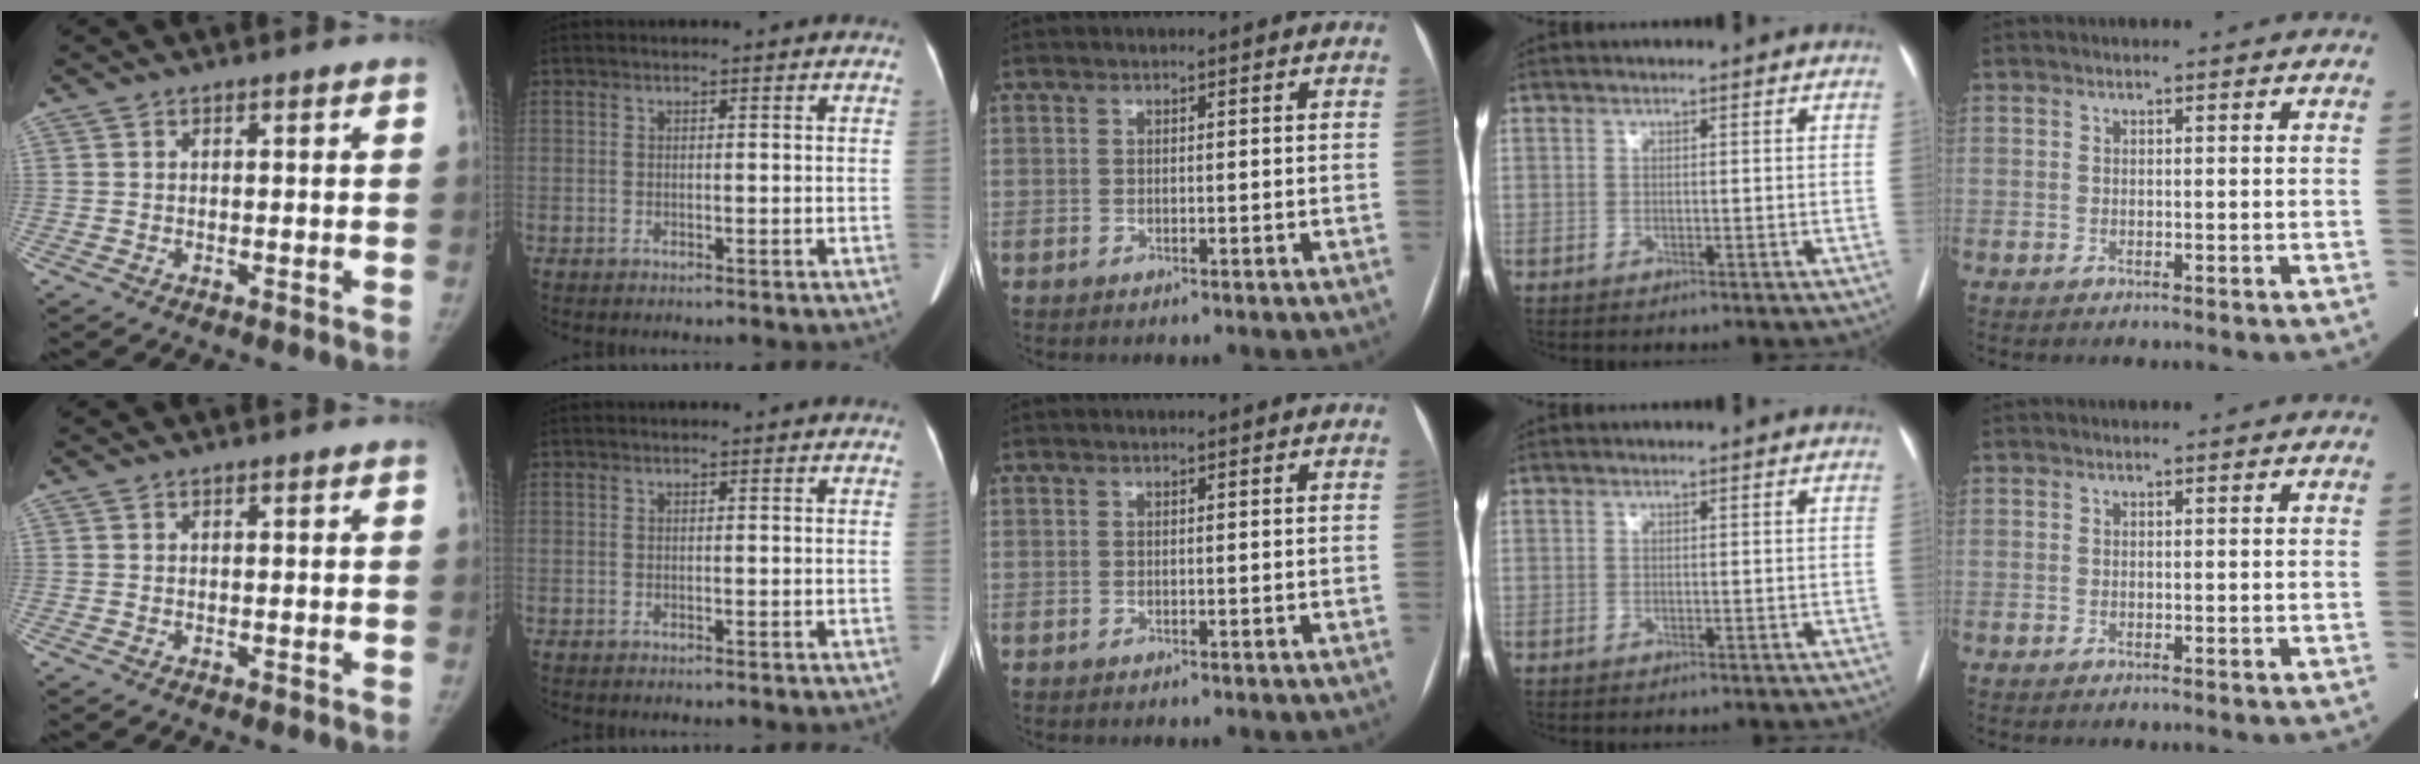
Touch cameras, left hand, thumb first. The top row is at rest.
{}